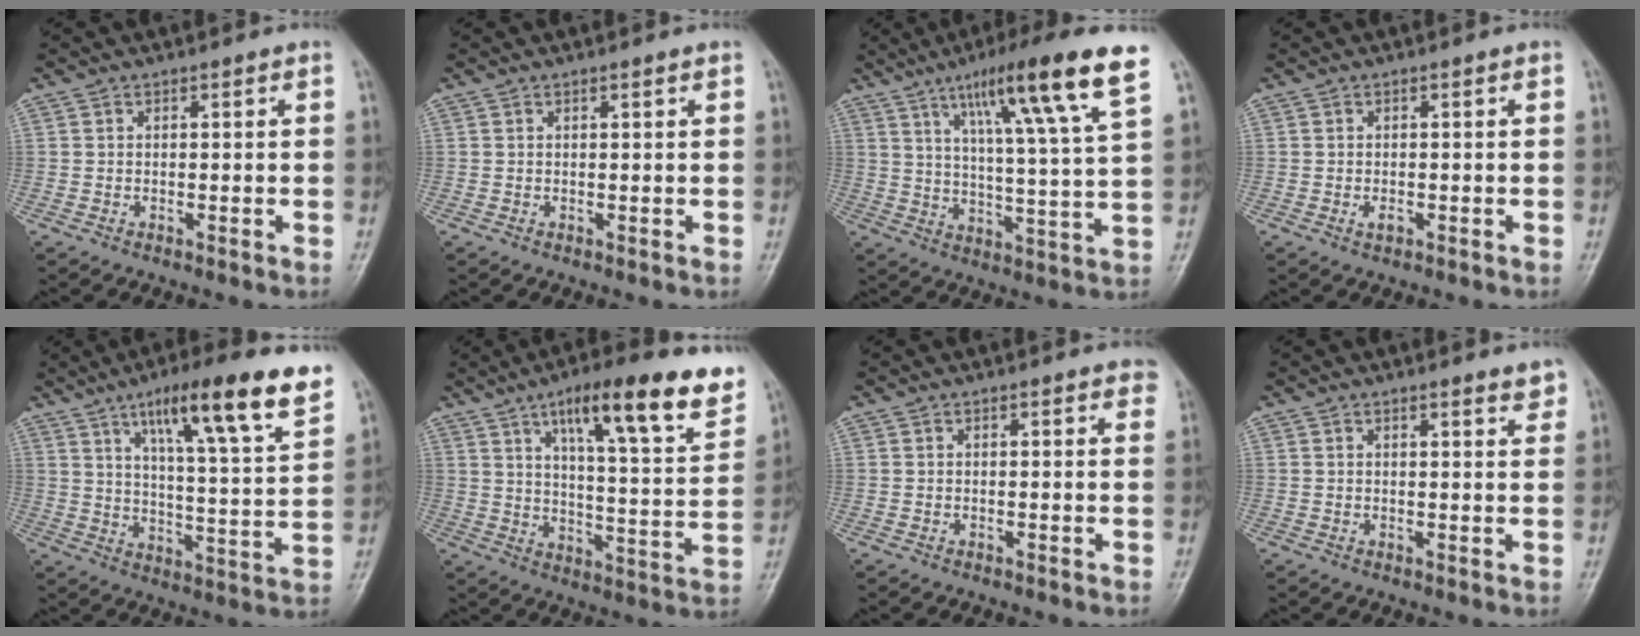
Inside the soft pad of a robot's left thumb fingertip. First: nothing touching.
{"total": 0.6, "force": [0.4, 0.0, 0.5], "torque": [-0.009, 0.000, 0.006]}
{"total": 17.5, "force": [10.0, 1.1, 14.3], "torque": [-0.216, -0.038, 0.152]}
{"total": 1.3, "force": [-0.4, 0.6, 1.0], "torque": [-0.016, 0.005, -0.005]}
{"total": 19.0, "force": [11.3, 2.9, 14.9], "torque": [-0.203, -0.047, 0.175]}
{"total": 20.5, "force": [12.0, 4.7, 15.9], "torque": [-0.198, -0.043, 0.181]}
{"total": 2.7, "force": [1.8, 0.8, 1.7], "torque": [-0.009, 0.002, 0.016]}
{"total": 2.8, "force": [2.2, 0.5, 1.7], "torque": [-0.011, -0.012, 0.026]}